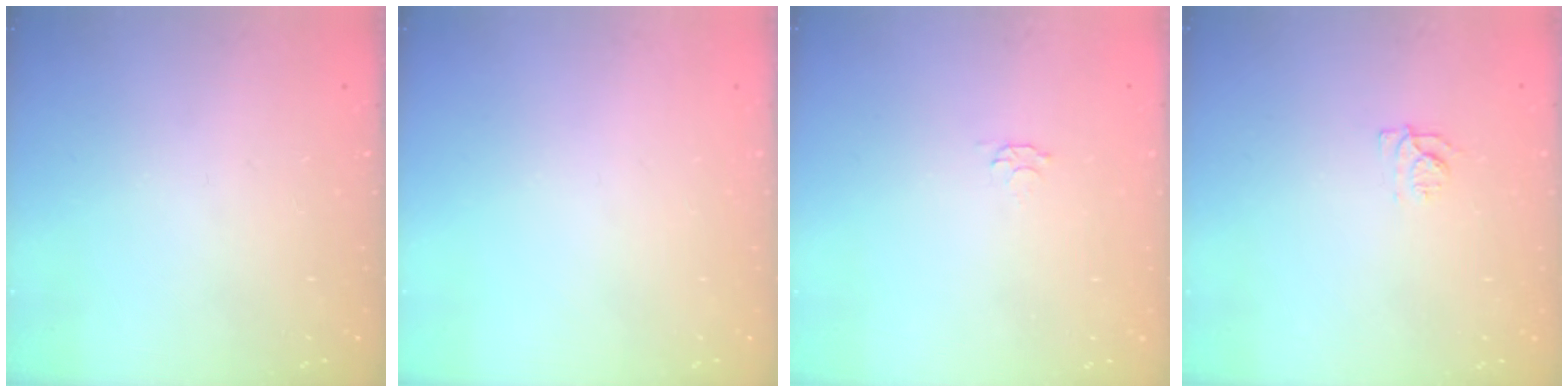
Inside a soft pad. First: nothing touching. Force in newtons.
{"total": 0.0}
{"total": 2.8, "press": 2.7, "slide": 0.5}
{"total": 6.2, "press": 6.1, "slide": 0.7}